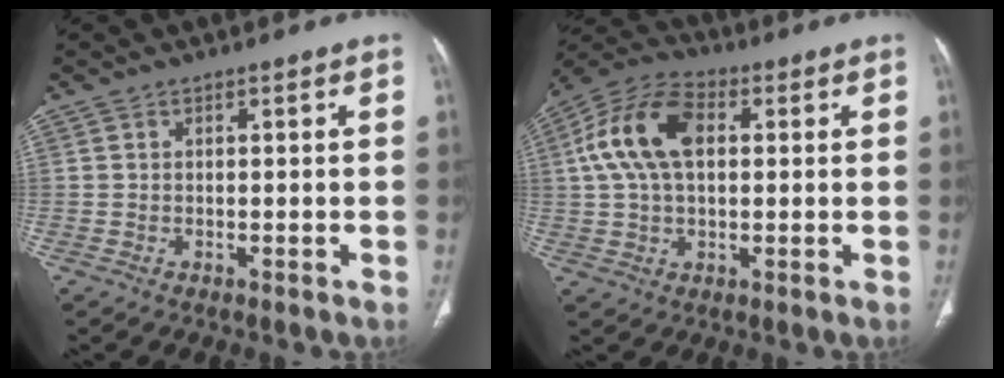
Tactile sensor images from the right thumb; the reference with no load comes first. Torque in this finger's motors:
{"motor_torque": [0.13, 0.43, 0.73, -0.26, 0.25]}